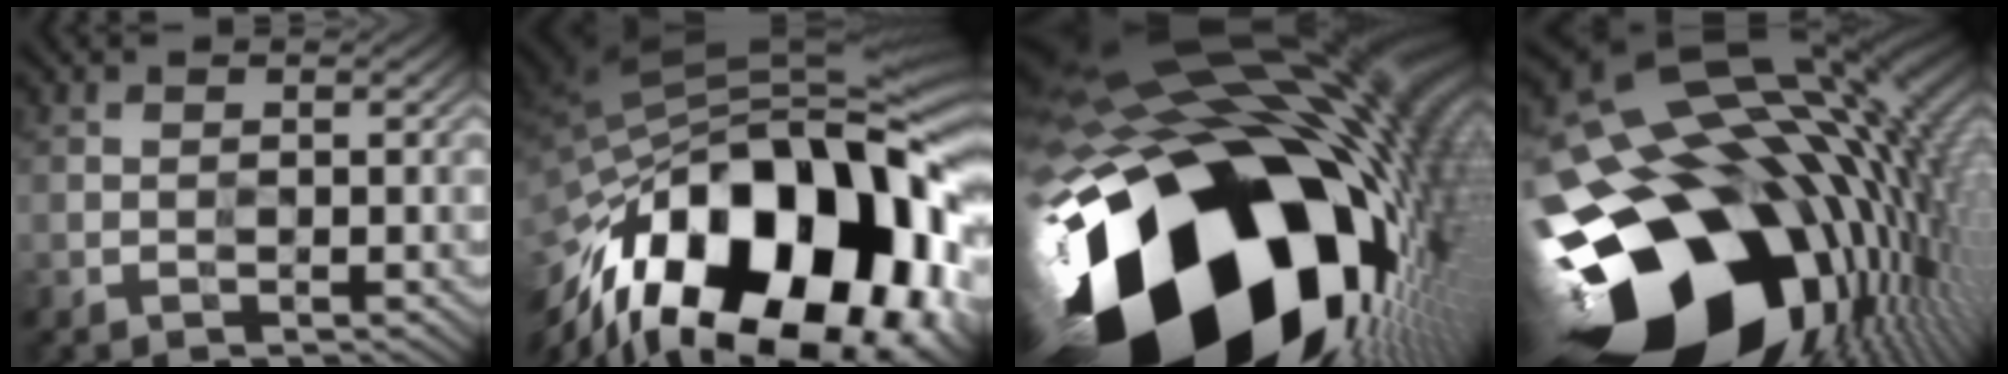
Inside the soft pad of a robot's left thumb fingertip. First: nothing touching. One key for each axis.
{"total": 21.1, "fx": -8.5, "fy": 11.7, "fz": 15.3, "tx": -0.288, "ty": -0.031, "tz": -0.121}
{"total": 22.2, "fx": -5.4, "fy": 13.2, "fz": 16.9, "tx": -0.321, "ty": -0.075, "tz": -0.068}
{"total": 21.8, "fx": -4.6, "fy": 14.7, "fz": 15.3, "tx": -0.315, "ty": -0.063, "tz": -0.052}